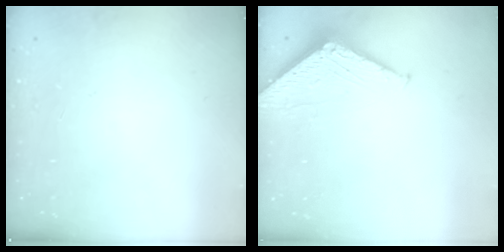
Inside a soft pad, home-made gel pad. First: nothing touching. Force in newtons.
{"total": 3.8, "press": 3.8, "slide": 0.5}